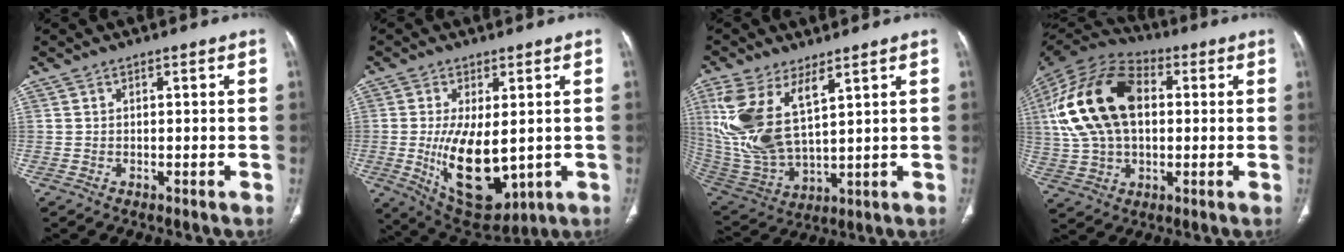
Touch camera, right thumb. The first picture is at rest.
{"total": 14.4, "force": [-1.4, 6.9, 12.5], "torque": [-0.199, -0.025, 0.004]}
{"total": 16.0, "force": [6.6, 7.2, 12.6], "torque": [-0.272, -0.022, 0.150]}
{"total": 22.4, "force": [3.5, 13.9, 17.2], "torque": [-0.338, 0.019, 0.059]}